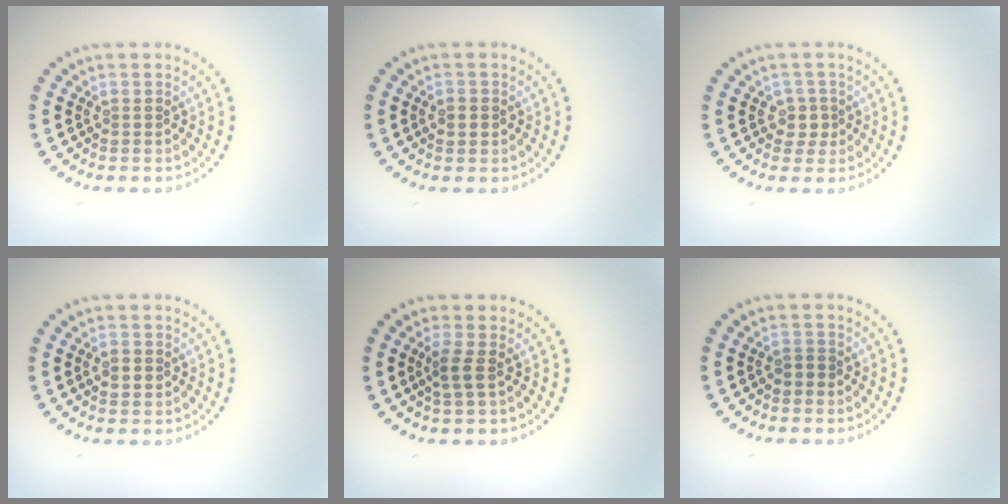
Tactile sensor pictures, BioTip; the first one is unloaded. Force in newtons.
{"total": 0.8, "press": 0.8, "slide": 0.1}
{"total": 1.5, "press": 1.2, "slide": 1.0}
{"total": 1.2, "press": 1.2, "slide": 0.1}
{"total": 1.5, "press": 1.3, "slide": 0.9}
{"total": 0.9, "press": 0.9, "slide": 0.4}